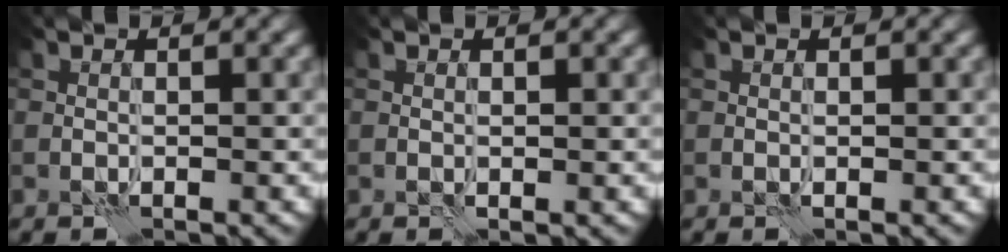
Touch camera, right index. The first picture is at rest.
{"total": 0.6, "force": [0.0, 0.2, 0.6], "torque": [-0.010, 0.000, 0.001]}
{"total": 0.0}